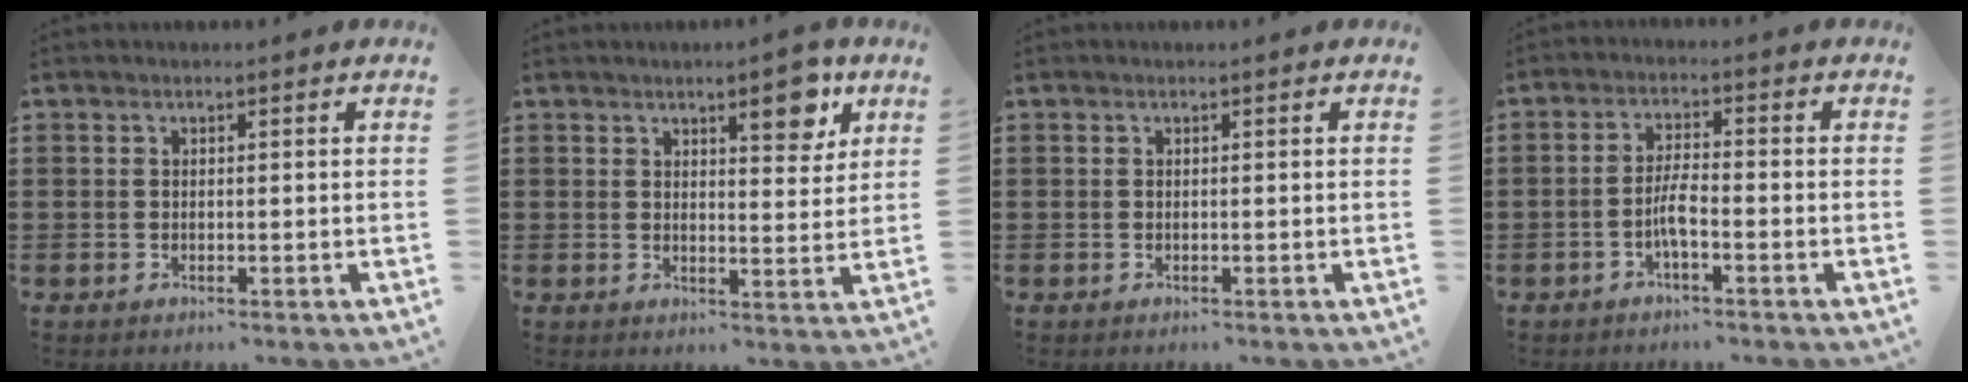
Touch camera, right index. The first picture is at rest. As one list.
[{"total": 6.6, "force": [4.2, 2.3, 4.6], "torque": [-0.059, -0.008, 0.064]}, {"total": 0.0}, {"total": 3.8, "force": [-1.6, 0.5, 3.4], "torque": [-0.075, -0.006, -0.032]}]